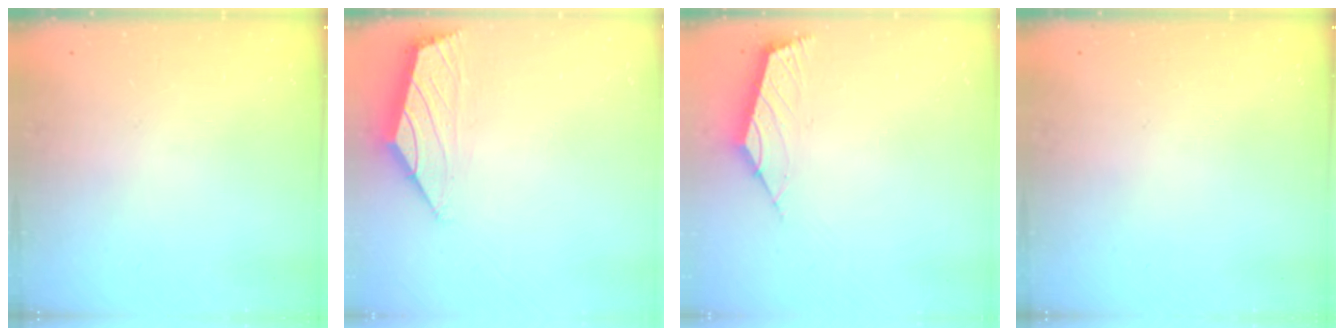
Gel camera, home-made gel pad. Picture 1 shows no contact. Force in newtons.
{"total": 0.0}
{"total": 2.7, "press": 2.6, "slide": 0.6}
{"total": 0.0}